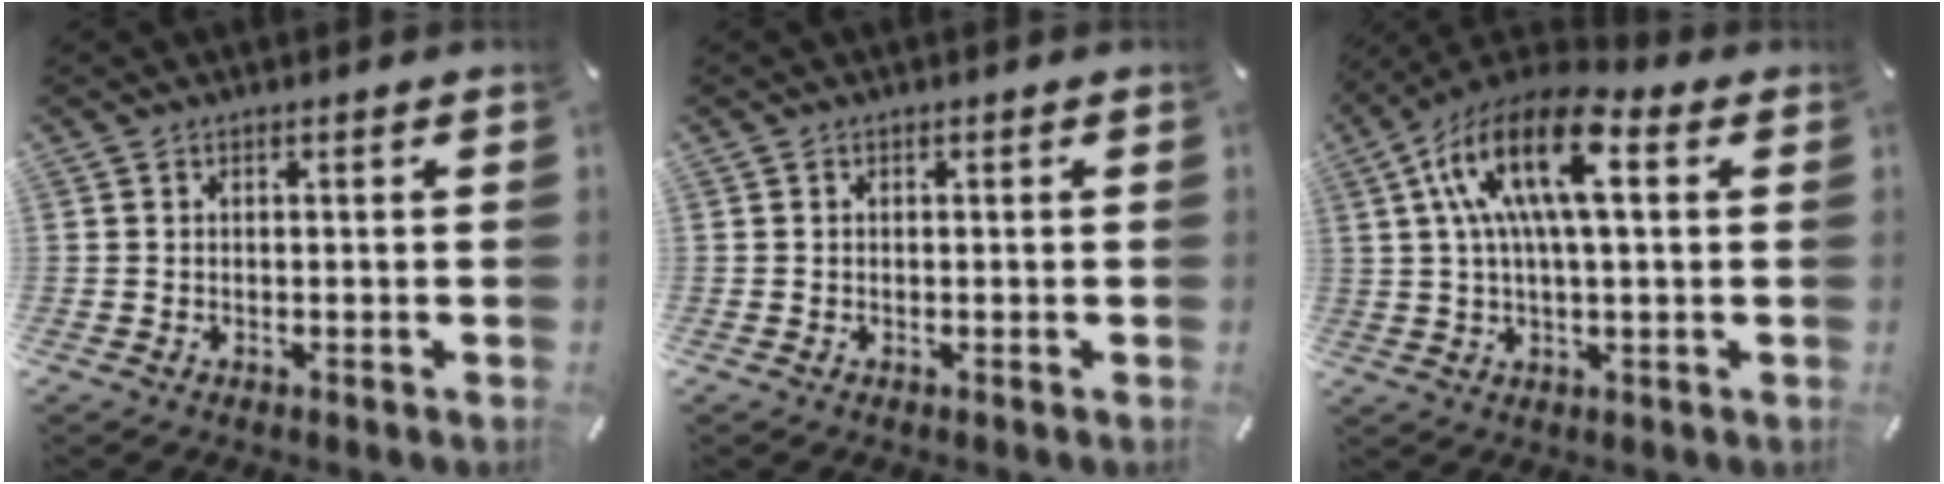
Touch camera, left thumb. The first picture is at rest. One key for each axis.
{"total": 0.0}
{"total": 16.9, "fx": 4.8, "fy": 6.8, "fz": 14.6, "tx": -0.296, "ty": -0.005, "tz": 0.080}